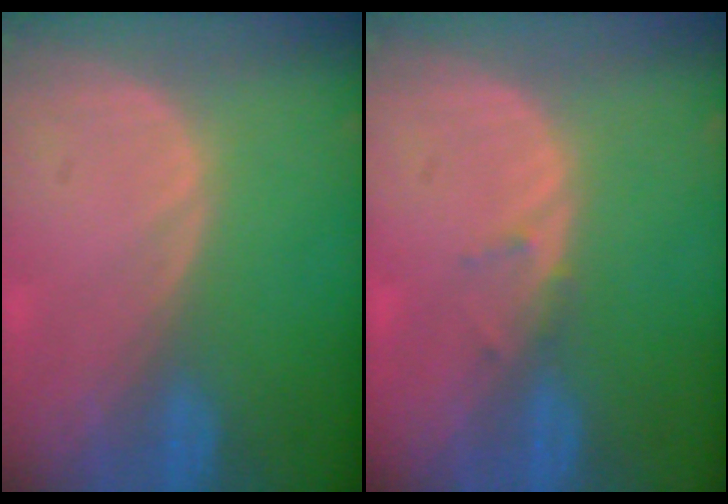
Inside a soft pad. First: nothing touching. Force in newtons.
{"total": 1.1, "press": 0.8, "slide": 0.7}